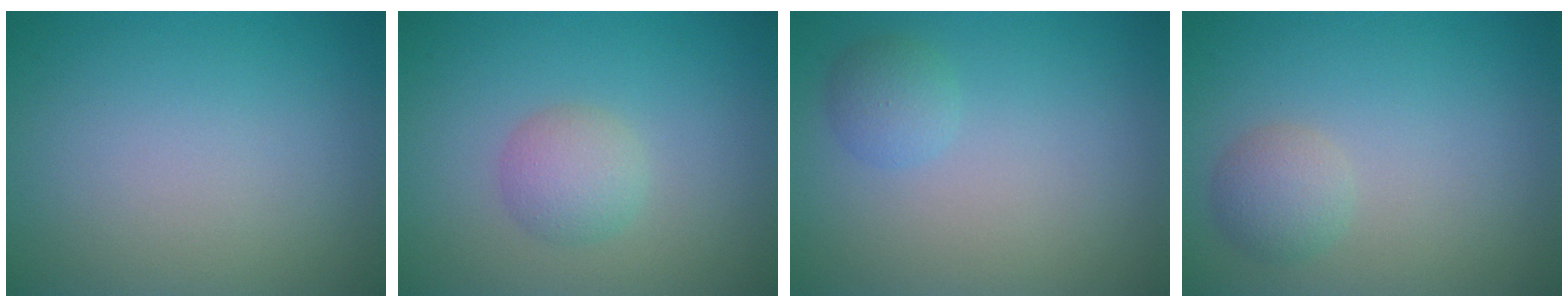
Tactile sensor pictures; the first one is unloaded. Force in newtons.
{"total": 2.3, "press": 2.3, "slide": 0.1}
{"total": 1.6, "press": 1.6, "slide": 0.1}
{"total": 2.1, "press": 2.1, "slide": 0.0}